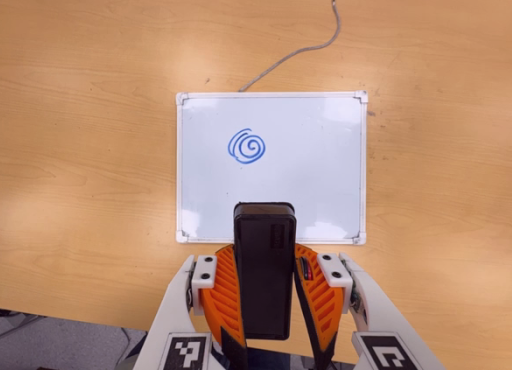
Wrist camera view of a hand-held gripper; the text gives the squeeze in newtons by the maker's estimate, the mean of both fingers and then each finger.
{"total": 11.0, "left": 8.4, "right": 13.5}